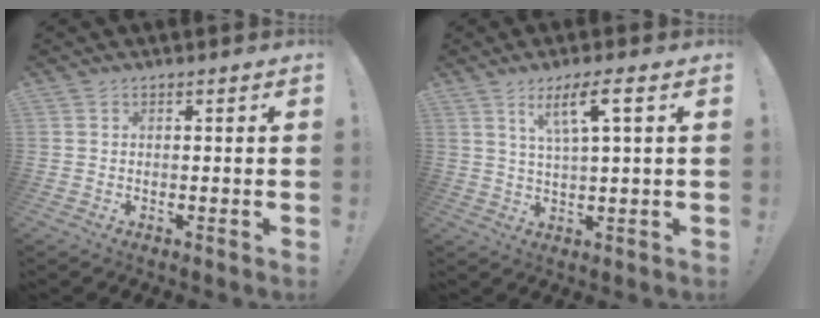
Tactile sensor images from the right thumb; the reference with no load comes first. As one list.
[{"total": 7.6, "force": [3.5, 0.8, 6.8], "torque": [-0.125, -0.003, 0.053]}]